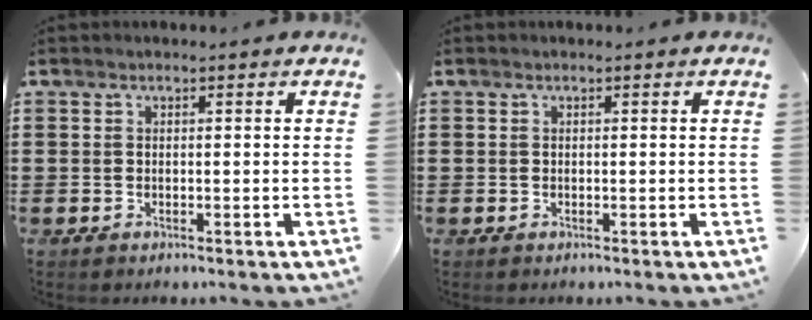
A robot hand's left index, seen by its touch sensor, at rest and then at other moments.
{"total": 0.0}